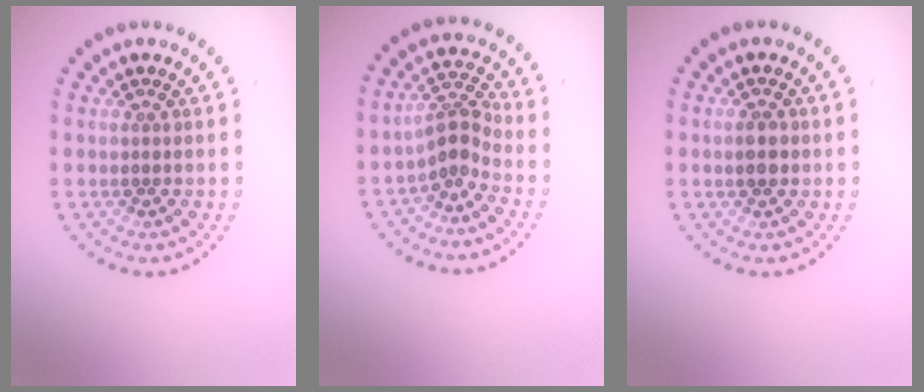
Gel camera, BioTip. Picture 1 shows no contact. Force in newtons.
{"total": 2.5, "press": 1.8, "slide": 1.8}
{"total": 2.0, "press": 2.0, "slide": 0.2}